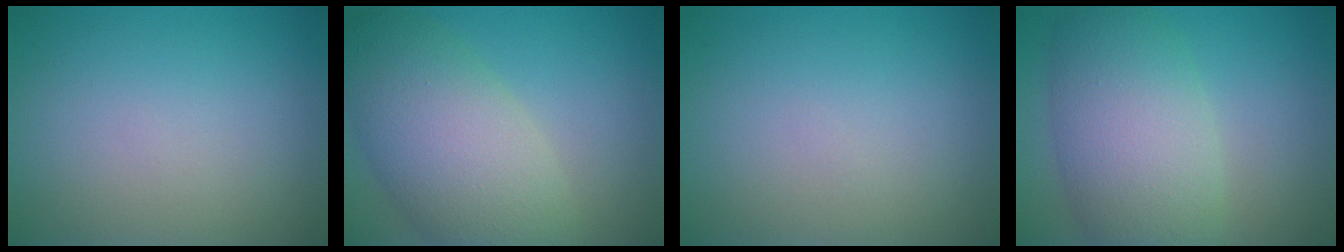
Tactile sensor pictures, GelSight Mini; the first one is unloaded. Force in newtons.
{"total": 8.7, "press": 8.7, "slide": 0.4}
{"total": 0.0}
{"total": 8.1, "press": 8.1, "slide": 0.4}